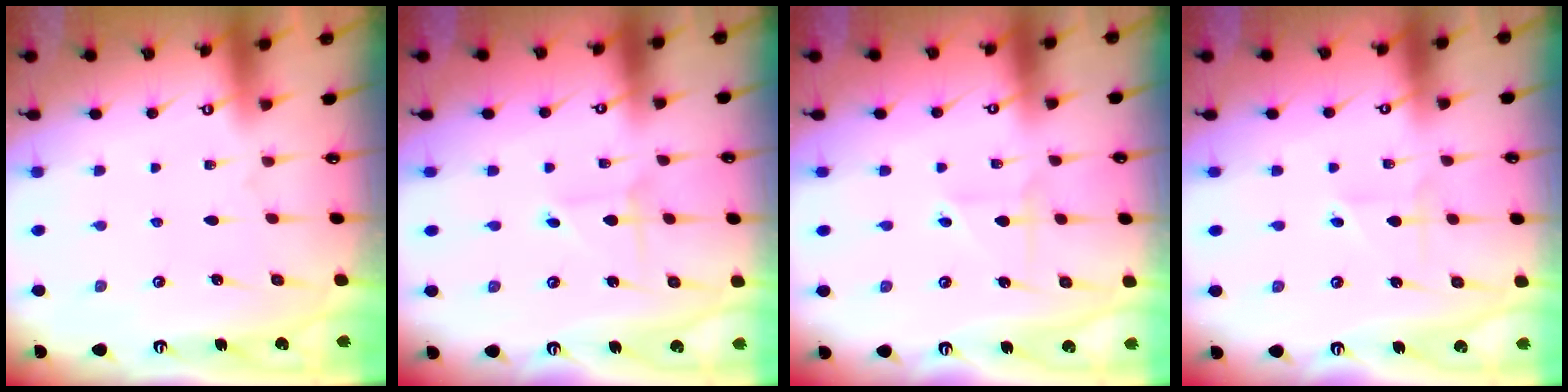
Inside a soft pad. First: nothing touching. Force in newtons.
{"total": 0.9, "press": 0.9, "slide": 0.0}
{"total": 3.0, "press": 2.8, "slide": 1.0}
{"total": 1.9, "press": 1.8, "slide": 0.4}